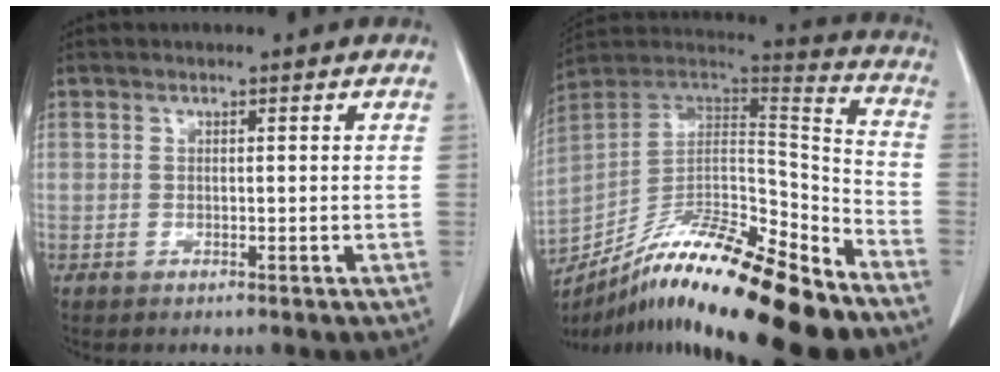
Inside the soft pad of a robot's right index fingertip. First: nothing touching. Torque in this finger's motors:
{"motor_torque": [0.68, -1.46, -0.15, -0.15]}